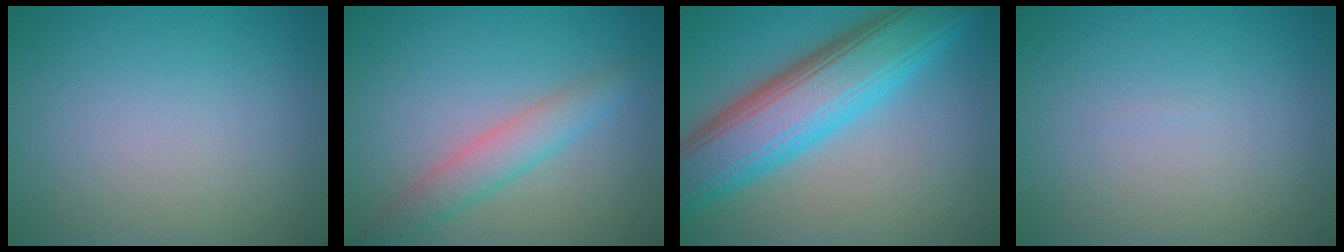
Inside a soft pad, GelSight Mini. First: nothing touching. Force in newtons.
{"total": 3.1, "press": 3.1, "slide": 0.2}
{"total": 10.1, "press": 10.1, "slide": 0.2}
{"total": 0.0}